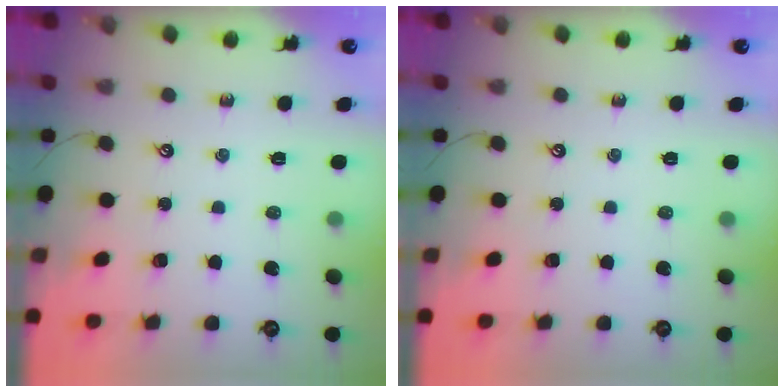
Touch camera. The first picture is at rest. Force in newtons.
{"total": 0.0}